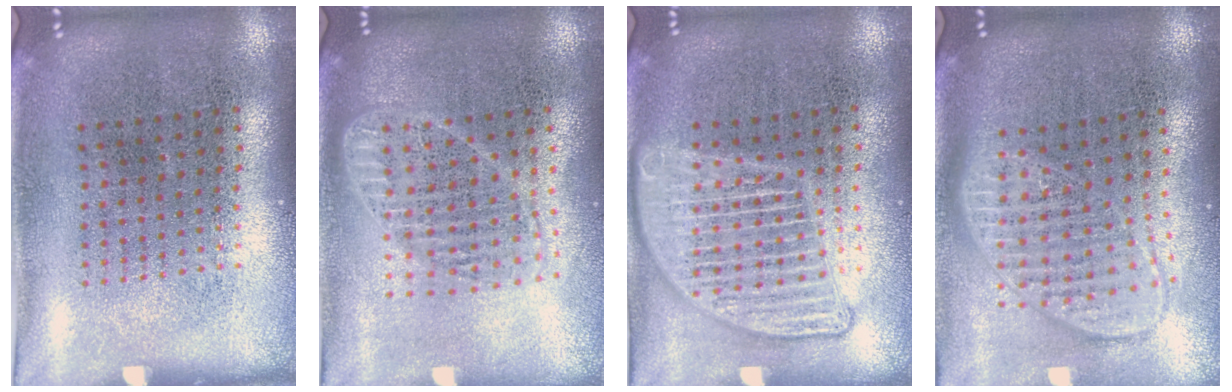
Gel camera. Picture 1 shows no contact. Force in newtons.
{"total": 1.8, "press": 1.5, "slide": 0.9}
{"total": 2.8, "press": 2.8, "slide": 0.3}
{"total": 1.8, "press": 1.5, "slide": 1.0}